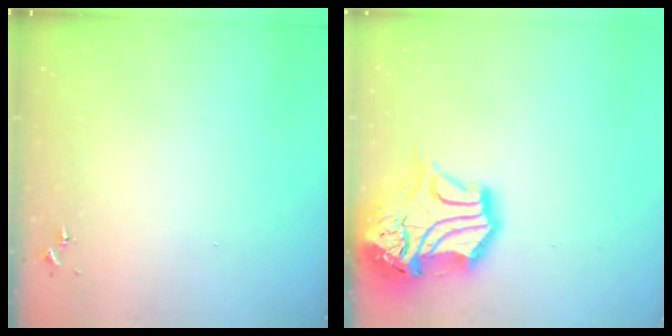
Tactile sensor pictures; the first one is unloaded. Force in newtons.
{"total": 17.4, "press": 17.2, "slide": 2.6}